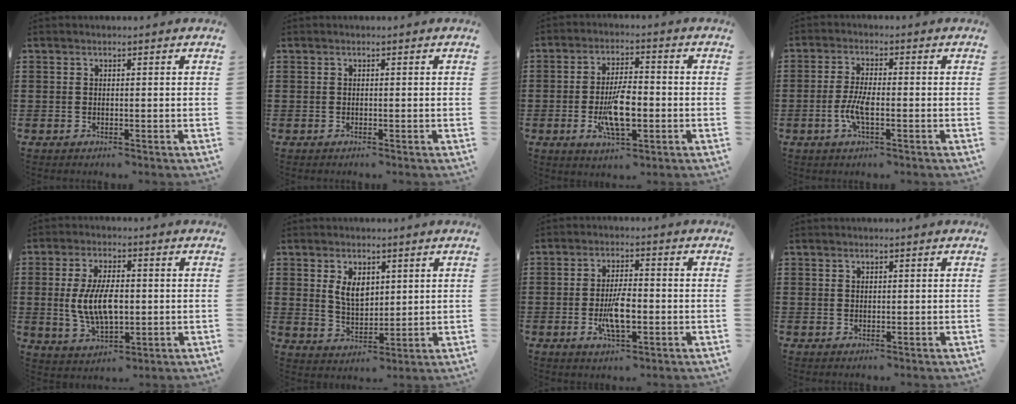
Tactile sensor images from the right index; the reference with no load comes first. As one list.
[{"total": 0.0}, {"total": 8.7, "force": [-2.0, 3.5, 7.7], "torque": [-0.160, -0.006, -0.037]}, {"total": 4.8, "force": [-1.5, 1.3, 4.3], "torque": [-0.100, -0.005, -0.034]}, {"total": 8.2, "force": [0.1, 4.0, 7.1], "torque": [-0.145, 0.001, -0.004]}, {"total": 5.1, "force": [2.0, 3.1, 3.6], "torque": [-0.071, 0.006, 0.033]}, {"total": 6.3, "force": [-1.5, 2.3, 5.7], "torque": [-0.116, 0.000, -0.031]}, {"total": 0.6, "force": [0.5, 0.4, 0.2], "torque": [-0.005, 0.001, 0.010]}]